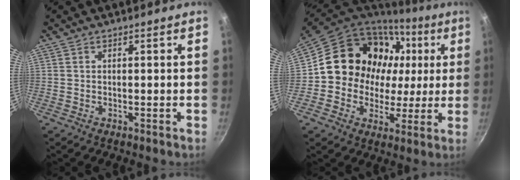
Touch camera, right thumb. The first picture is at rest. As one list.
[{"total": 19.5, "force": [3.4, 16.8, 9.2], "torque": [-0.134, 0.031, 0.058]}]